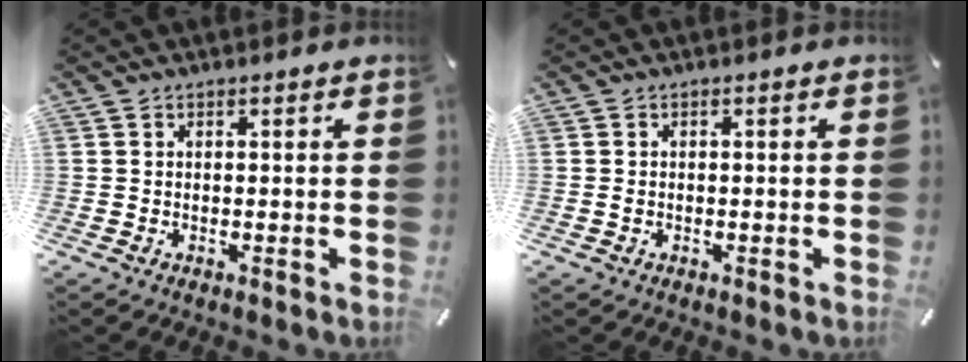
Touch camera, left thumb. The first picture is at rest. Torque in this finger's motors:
{"motor_torque": [-0.60, -0.14, 0.14, 0.38, -0.01]}